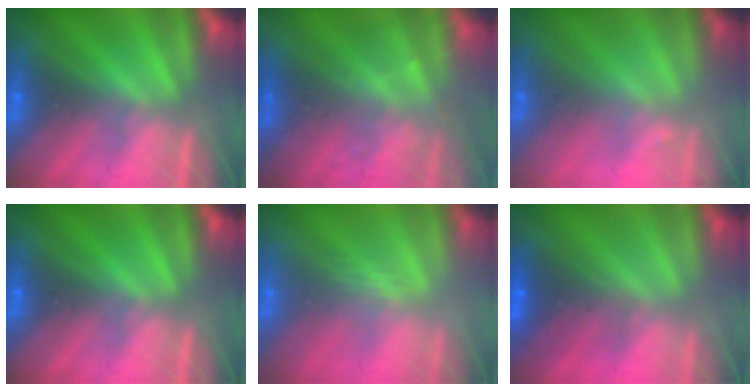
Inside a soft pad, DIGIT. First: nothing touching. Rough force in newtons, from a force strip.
{"total": 2.3}
{"total": 1.5}
{"total": 0.0}
{"total": 2.4}
{"total": 2.3}